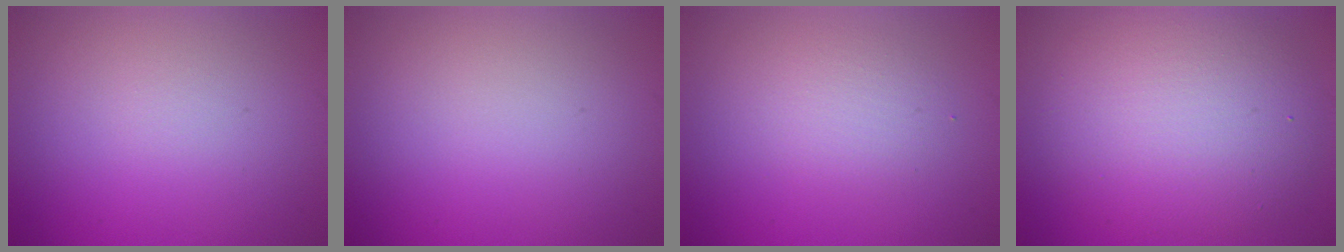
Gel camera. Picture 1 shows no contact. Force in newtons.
{"total": 0.0}
{"total": 2.0, "press": 2.0, "slide": 0.1}
{"total": 8.5, "press": 8.5, "slide": 0.3}